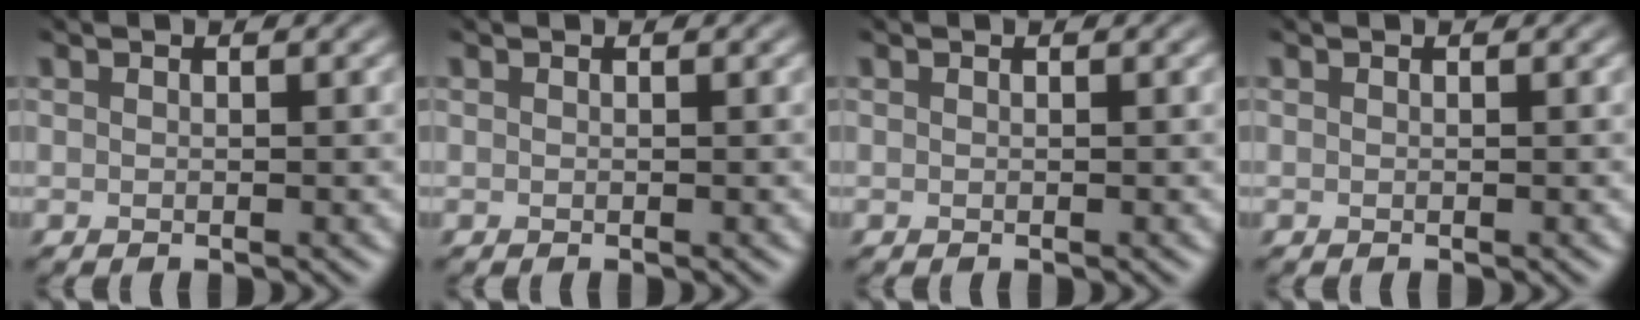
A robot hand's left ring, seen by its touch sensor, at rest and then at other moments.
{"total": 0.0}
{"total": 0.0}
{"total": 0.0}